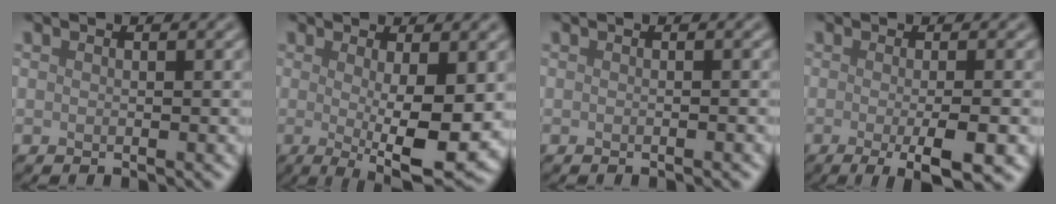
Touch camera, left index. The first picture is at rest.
{"total": 7.5, "force": [-0.5, 1.6, 7.3], "torque": [-0.107, -0.017, -0.003]}
{"total": 0.5, "force": [-0.3, 0.0, 0.4], "torque": [-0.004, 0.001, -0.005]}
{"total": 5.9, "force": [-1.7, 1.5, 5.5], "torque": [-0.074, -0.009, -0.023]}